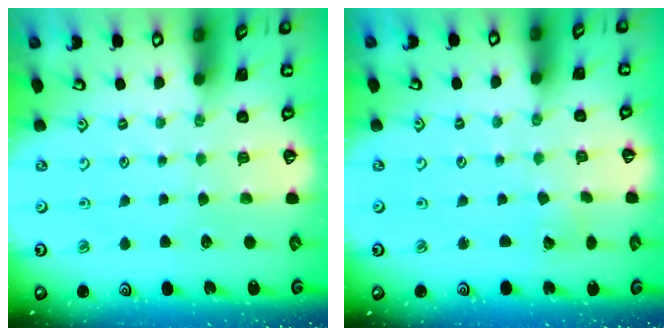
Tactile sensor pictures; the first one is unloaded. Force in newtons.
{"total": 2.8, "press": 2.8, "slide": 0.3}